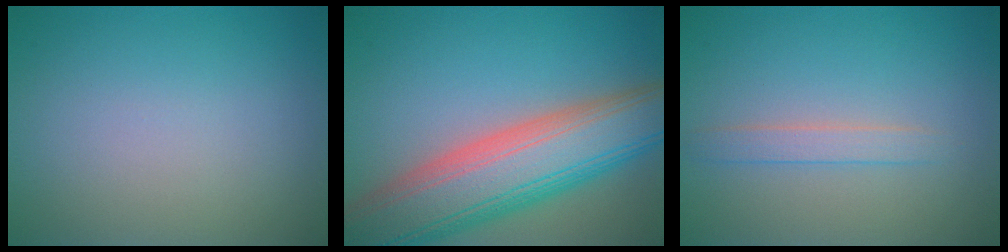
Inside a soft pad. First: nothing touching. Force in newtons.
{"total": 11.5, "press": 11.5, "slide": 0.9}
{"total": 1.6, "press": 1.6, "slide": 0.0}